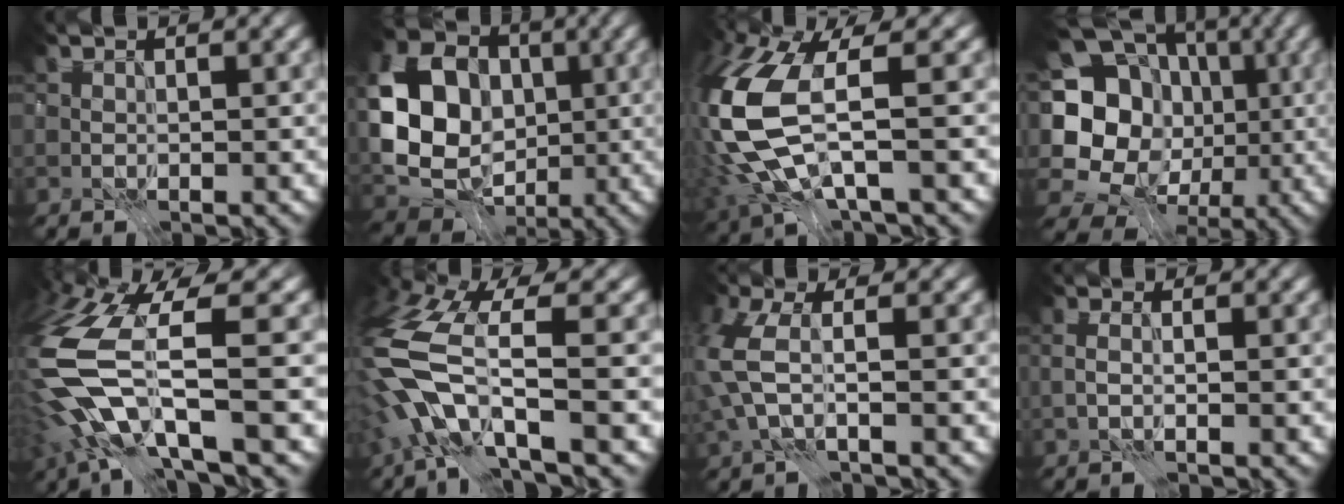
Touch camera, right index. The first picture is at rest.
{"total": 12.2, "force": [-0.5, 9.6, 7.5], "torque": [-0.159, 0.008, -0.032]}
{"total": 11.1, "force": [-1.2, 5.2, 9.7], "torque": [-0.259, -0.027, -0.026]}
{"total": 17.0, "force": [-3.2, 15.2, 6.9], "torque": [-0.157, 0.021, -0.076]}
{"total": 11.3, "force": [-3.9, 4.3, 9.7], "torque": [-0.225, -0.018, -0.082]}
{"total": 8.6, "force": [-3.6, 3.2, 7.1], "torque": [-0.166, -0.001, -0.088]}
{"total": 4.0, "force": [-0.7, 2.0, 3.4], "torque": [-0.098, -0.002, -0.023]}
{"total": 0.8, "force": [-0.7, -0.1, 0.4], "torque": [-0.009, -0.001, -0.015]}